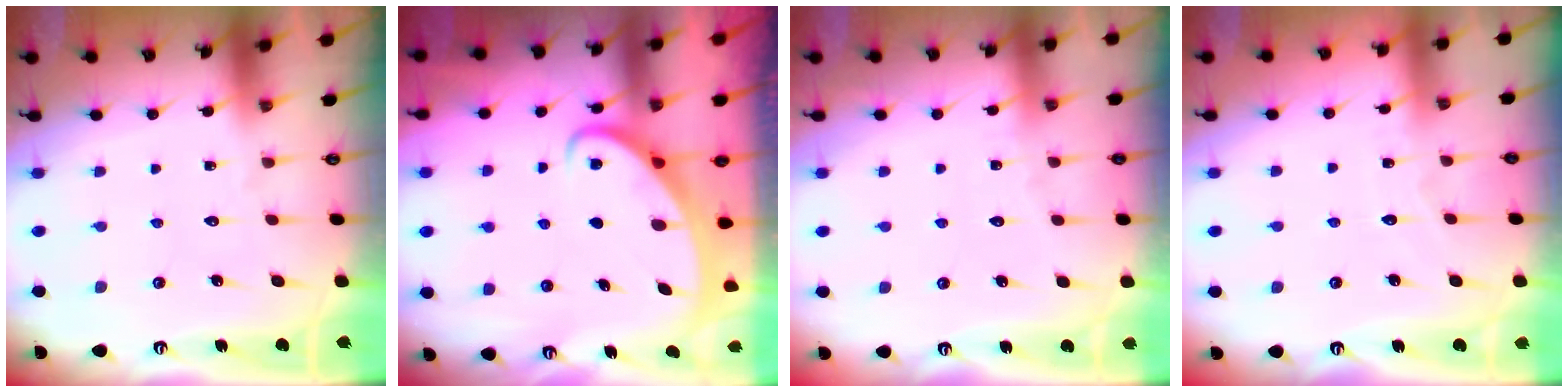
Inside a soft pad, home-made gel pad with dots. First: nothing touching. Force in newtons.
{"total": 2.5, "press": 2.5, "slide": 0.3}
{"total": 2.6, "press": 2.6, "slide": 0.2}
{"total": 2.9, "press": 2.9, "slide": 0.3}